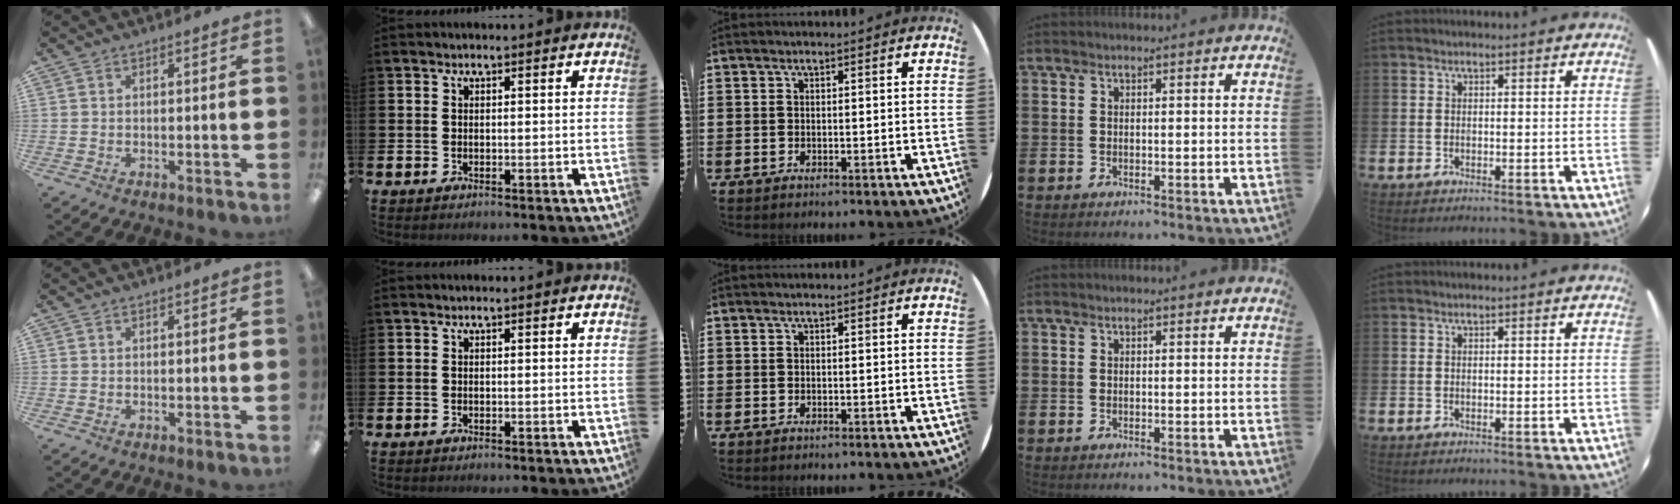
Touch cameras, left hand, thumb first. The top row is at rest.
{}